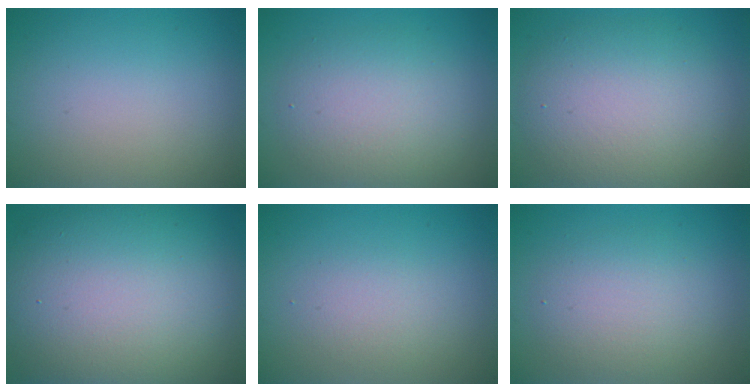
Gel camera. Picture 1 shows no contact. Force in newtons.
{"total": 4.8, "press": 4.8, "slide": 0.2}
{"total": 7.5, "press": 7.4, "slide": 0.5}
{"total": 15.4, "press": 15.4, "slide": 0.9}
{"total": 1.9, "press": 1.9, "slide": 0.0}
{"total": 3.8, "press": 3.8, "slide": 0.1}